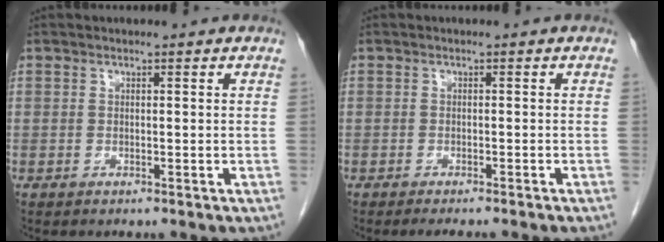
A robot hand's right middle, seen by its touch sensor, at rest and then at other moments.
{"total": 3.8, "force": [-3.3, -0.3, 2.0], "torque": [-0.019, -0.005, -0.043]}